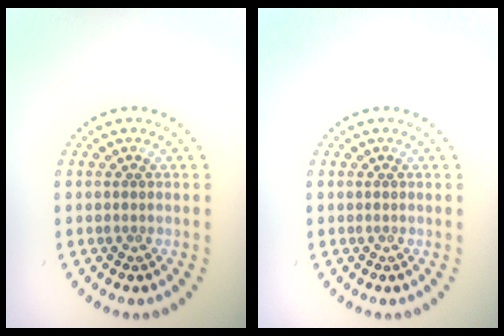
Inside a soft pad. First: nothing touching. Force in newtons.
{"total": 0.0}